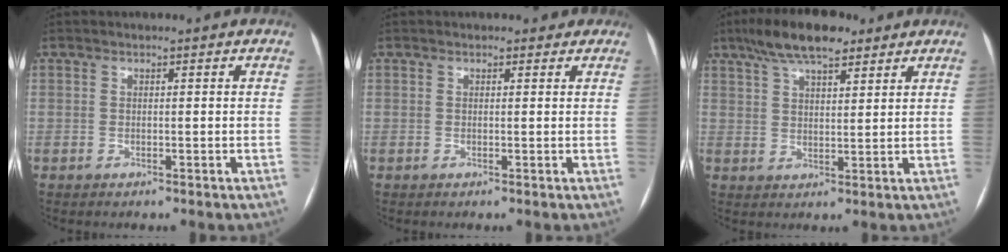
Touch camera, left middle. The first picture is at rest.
{"total": 1.9, "force": [1.5, 1.1, 0.4], "torque": [0.001, 0.008, 0.012]}
{"total": 9.9, "force": [7.1, 3.0, 6.2], "torque": [-0.115, 0.020, 0.121]}